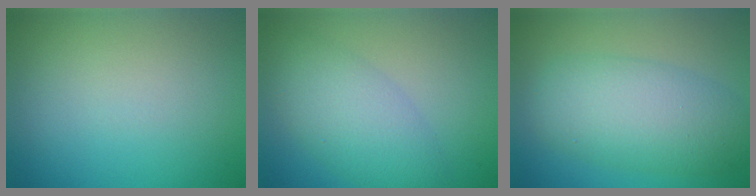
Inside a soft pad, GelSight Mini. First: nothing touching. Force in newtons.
{"total": 5.3, "press": 5.3, "slide": 0.2}
{"total": 6.8, "press": 6.8, "slide": 0.3}